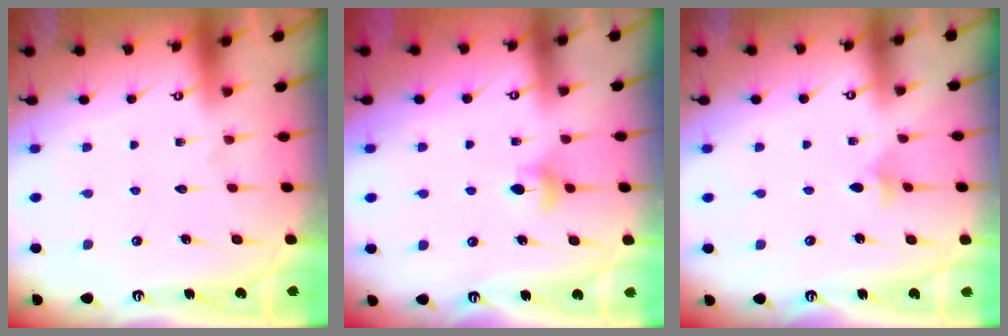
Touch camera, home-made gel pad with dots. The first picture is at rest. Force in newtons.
{"total": 4.8, "press": 4.8, "slide": 0.7}
{"total": 2.7, "press": 2.6, "slide": 0.6}